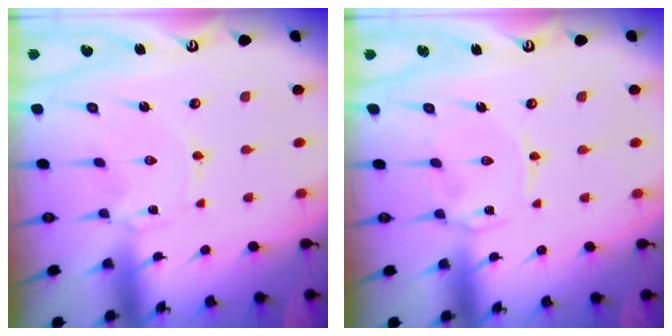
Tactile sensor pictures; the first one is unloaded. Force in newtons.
{"total": 0.9, "press": 0.8, "slide": 0.2}